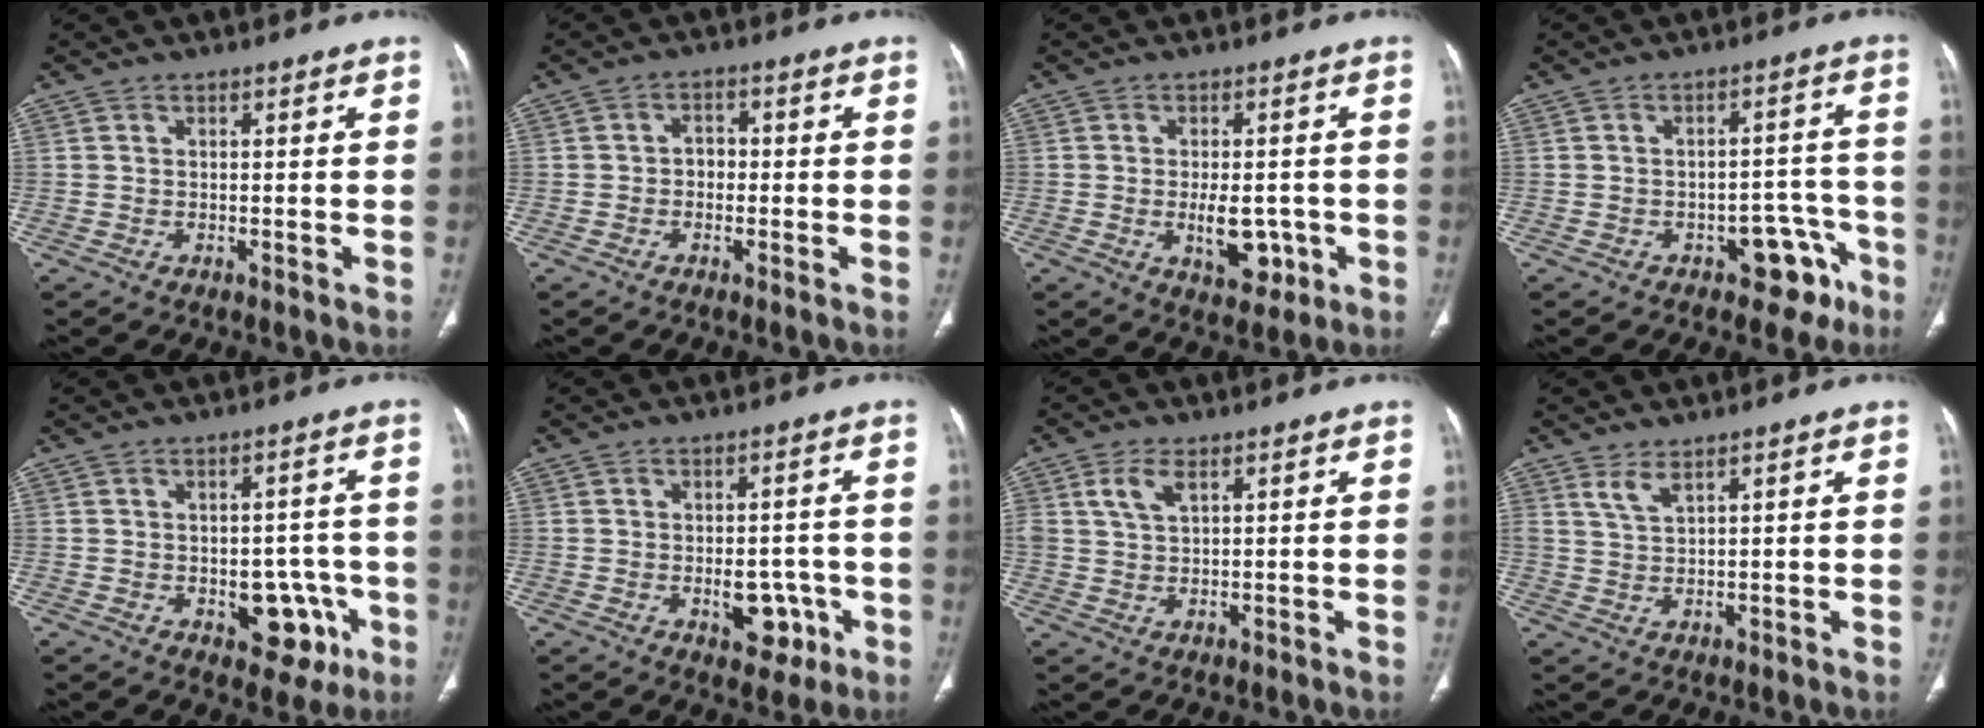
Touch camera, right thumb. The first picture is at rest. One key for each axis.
{"total": 2.6, "fx": -0.5, "fy": 2.2, "fz": 1.4, "tx": -0.003, "ty": 0.013, "tz": -0.017}
{"total": 7.4, "fx": -1.7, "fy": 4.0, "fz": 5.9, "tx": -0.071, "ty": 0.001, "tz": -0.014}
{"total": 8.5, "fx": -4.8, "fy": 5.1, "fz": 4.8, "tx": -0.018, "ty": 0.047, "tz": -0.055}
{"total": 8.8, "fx": -3.0, "fy": 5.8, "fz": 5.9, "tx": -0.033, "ty": 0.024, "tz": -0.027}
{"total": 6.8, "fx": -2.1, "fy": 4.4, "fz": 4.7, "tx": -0.036, "ty": 0.015, "tz": -0.017}
{"total": 4.1, "fx": 2.0, "fy": 2.1, "fz": 3.0, "tx": -0.058, "ty": -0.003, "tz": 0.043}
{"total": 2.8, "fx": 2.1, "fy": 0.7, "fz": 1.8, "tx": -0.042, "ty": -0.013, "tz": 0.049}